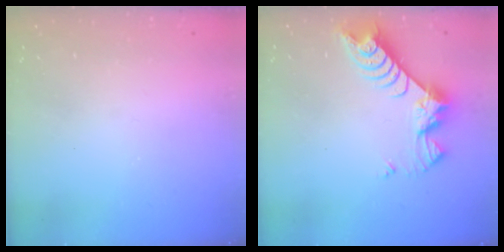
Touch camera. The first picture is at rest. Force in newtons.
{"total": 7.6, "press": 7.5, "slide": 0.7}